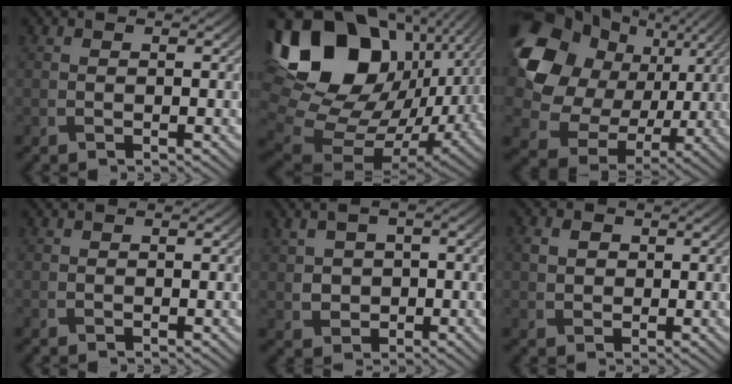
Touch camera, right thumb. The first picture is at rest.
{"total": 21.3, "force": [6.6, 15.4, 13.2], "torque": [-0.288, -0.004, 0.150]}
{"total": 17.0, "force": [4.0, 14.0, 8.7], "torque": [-0.221, 0.003, 0.073]}
{"total": 0.0}
{"total": 3.8, "force": [0.3, 2.9, 2.5], "torque": [-0.056, -0.001, 0.011]}
{"total": 2.5, "force": [0.5, 2.0, 1.3], "torque": [-0.035, 0.001, 0.006]}